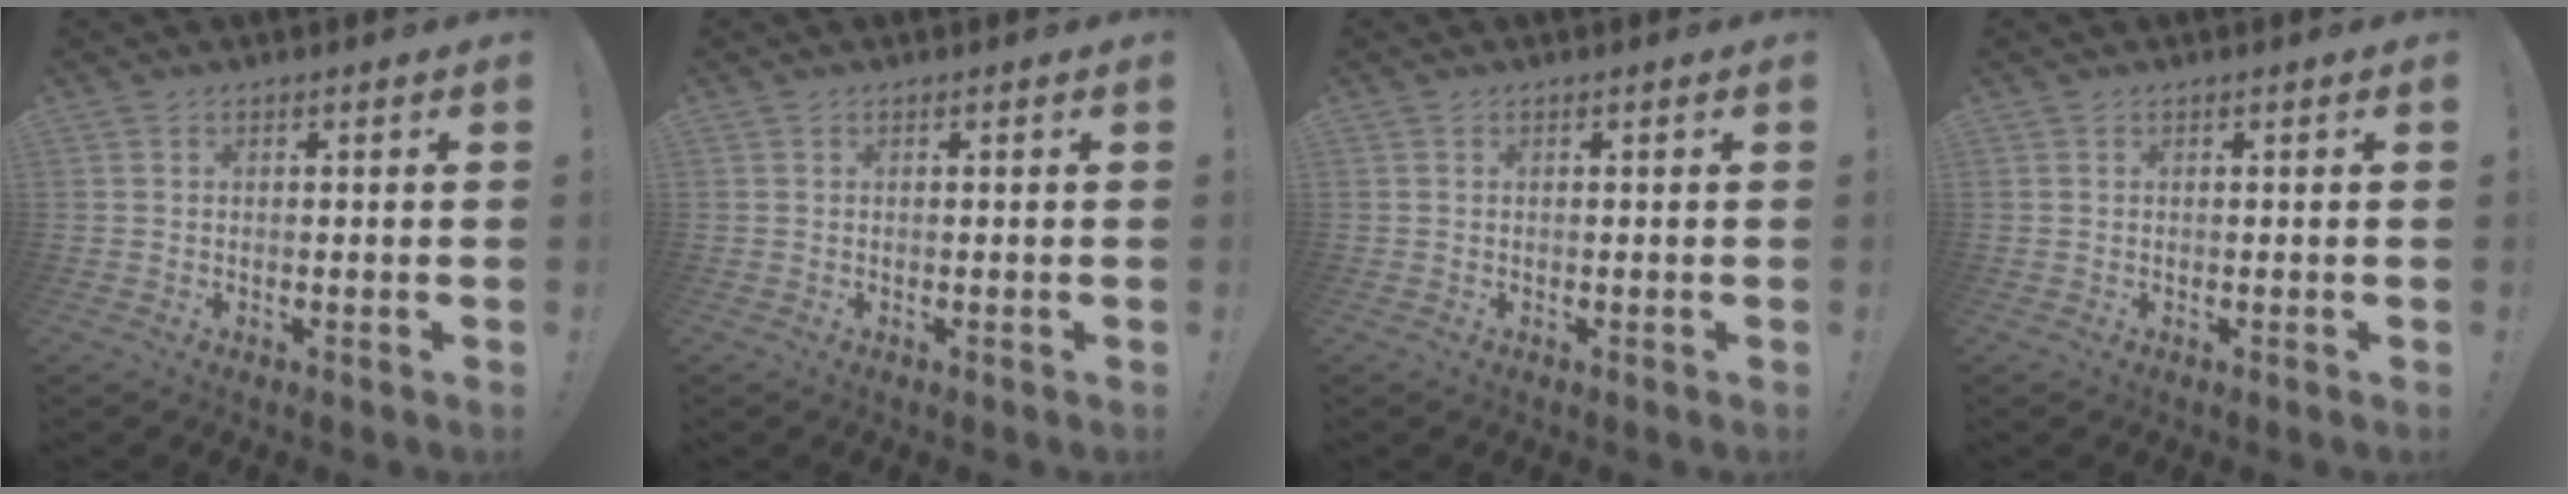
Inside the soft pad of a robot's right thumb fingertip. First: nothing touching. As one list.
[{"total": 0.0}, {"total": 0.0}, {"total": 0.0}]